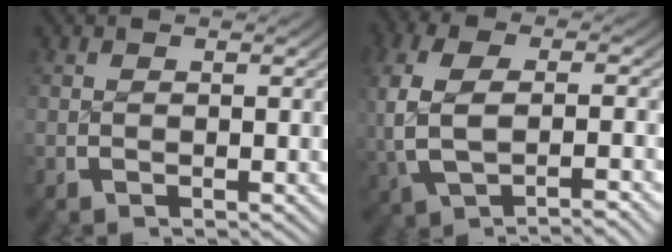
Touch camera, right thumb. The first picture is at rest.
{"total": 7.2, "force": [-0.9, 4.2, 5.8], "torque": [-0.146, -0.007, -0.006]}